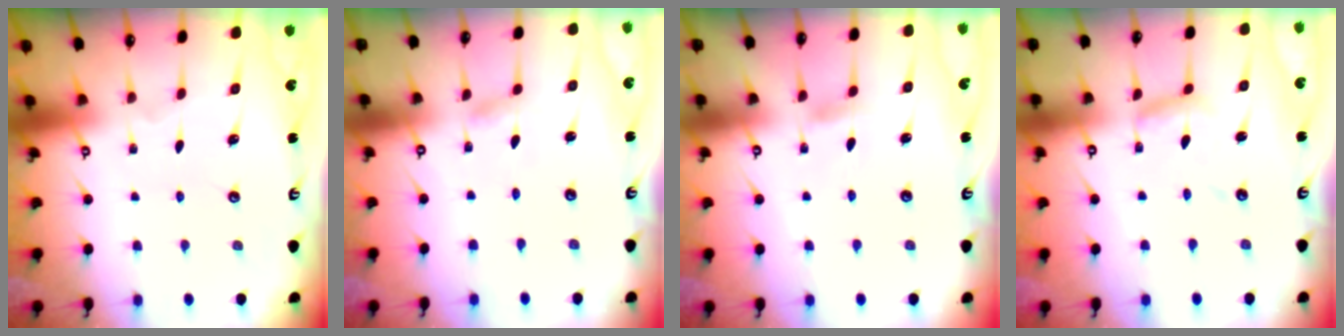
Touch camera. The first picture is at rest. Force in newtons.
{"total": 1.7, "press": 1.7, "slide": 0.1}
{"total": 4.7, "press": 4.6, "slide": 0.6}
{"total": 7.2, "press": 7.2, "slide": 0.5}